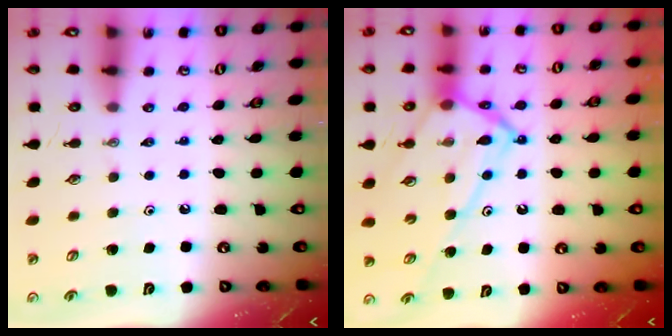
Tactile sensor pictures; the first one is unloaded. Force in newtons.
{"total": 15.6, "press": 15.5, "slide": 1.4}